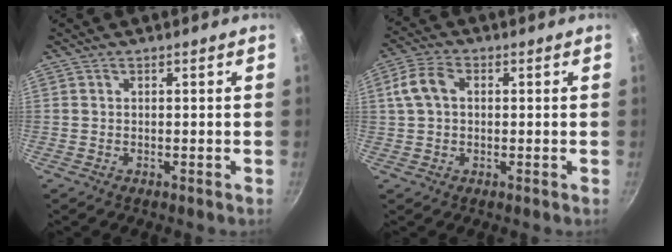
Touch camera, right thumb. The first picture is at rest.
{"total": 6.4, "force": [1.0, 4.5, 4.6], "torque": [-0.089, 0.018, 0.011]}